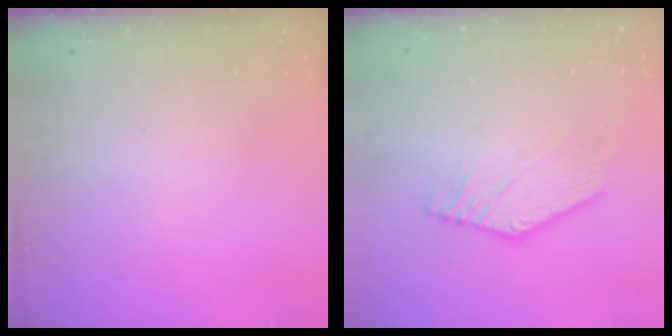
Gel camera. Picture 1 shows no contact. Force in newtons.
{"total": 2.7, "press": 2.7, "slide": 0.3}